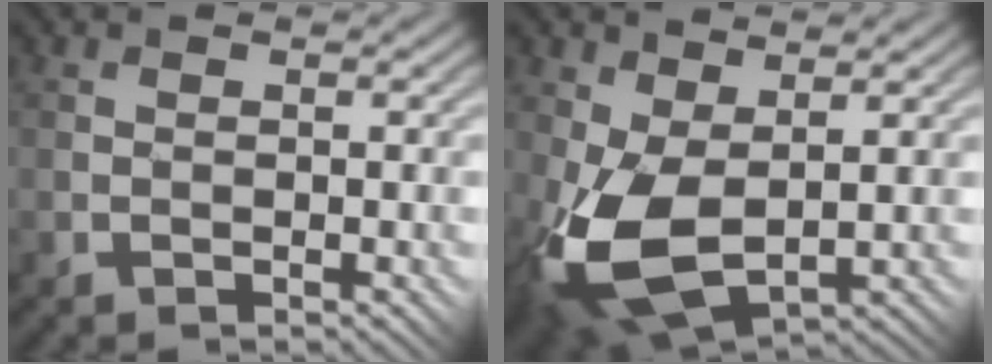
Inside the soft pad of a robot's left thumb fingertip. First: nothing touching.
{"total": 9.9, "force": [-1.0, 5.5, 8.2], "torque": [-0.218, -0.022, -0.010]}